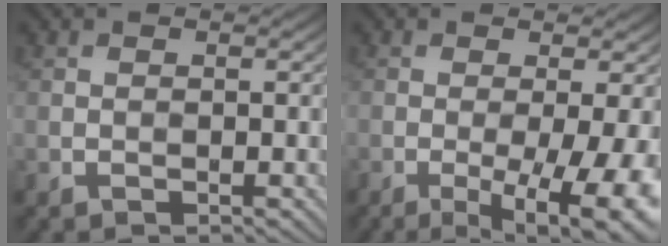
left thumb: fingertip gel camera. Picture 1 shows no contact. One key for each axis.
{"total": 9.3, "fx": -2.8, "fy": 2.2, "fz": 8.6, "tx": -0.127, "ty": -0.006, "tz": -0.030}